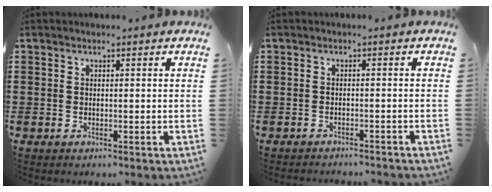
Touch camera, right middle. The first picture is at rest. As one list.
[{"total": 1.2, "force": [-1.2, 0.0, 0.0], "torque": [-0.003, 0.002, -0.026]}]